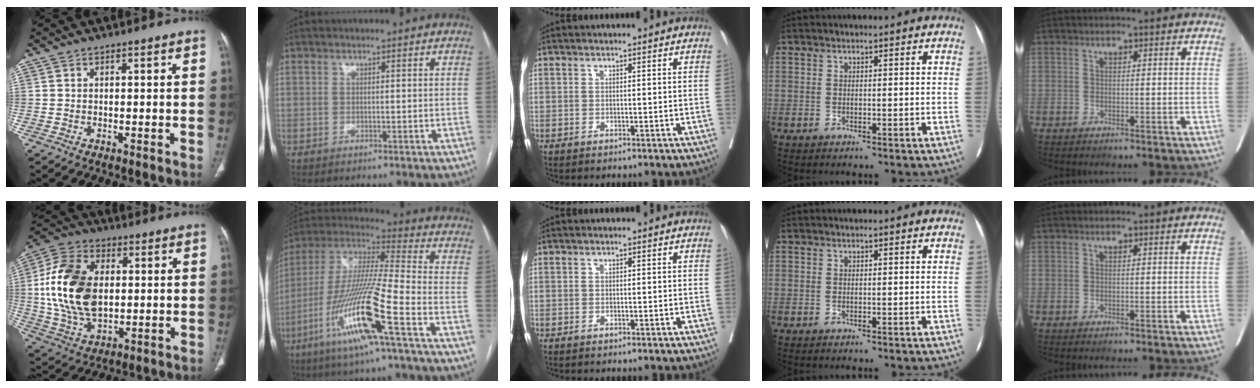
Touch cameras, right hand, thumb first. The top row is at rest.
{"thumb": {"total": 18.7, "force": [1.6, 12.0, 14.2], "torque": [-0.261, 0.003, 0.034]}, "index": {"total": 18.8, "force": [-8.2, 0.5, 16.9], "torque": [-0.362, -0.027, -0.160]}}